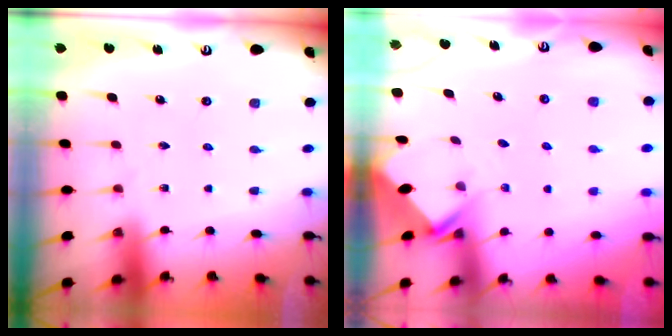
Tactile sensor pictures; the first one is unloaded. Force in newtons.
{"total": 2.9, "press": 2.9, "slide": 0.2}